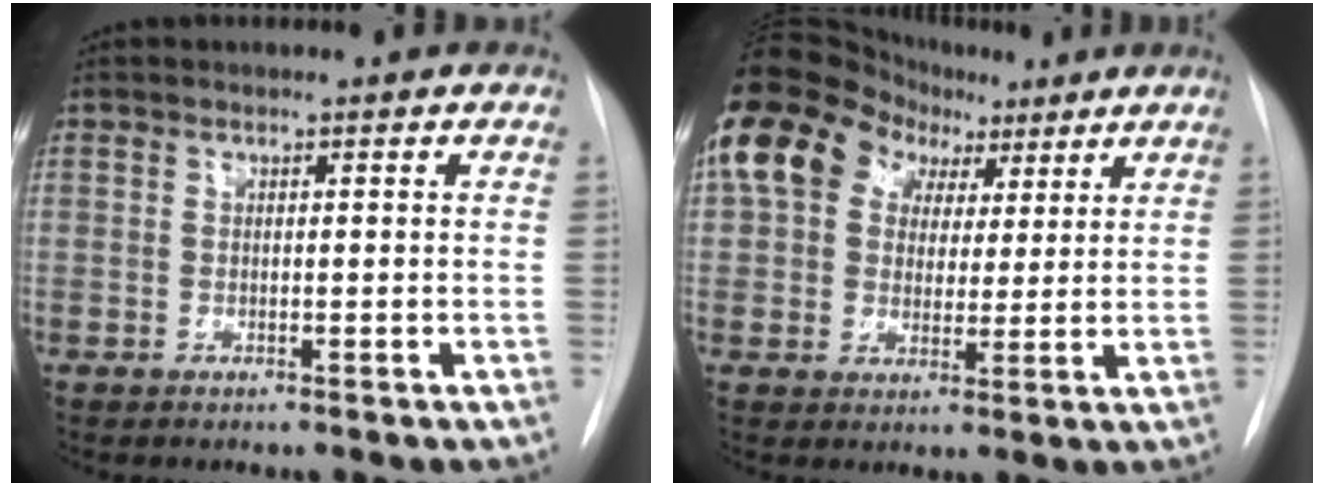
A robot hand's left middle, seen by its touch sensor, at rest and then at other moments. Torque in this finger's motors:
{"motor_torque": [1.44, -0.70, 1.05, 0.21]}